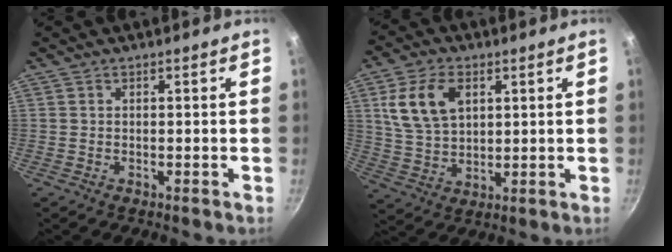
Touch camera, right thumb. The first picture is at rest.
{"total": 11.4, "force": [3.9, 7.3, 7.9], "torque": [-0.139, -0.005, 0.081]}